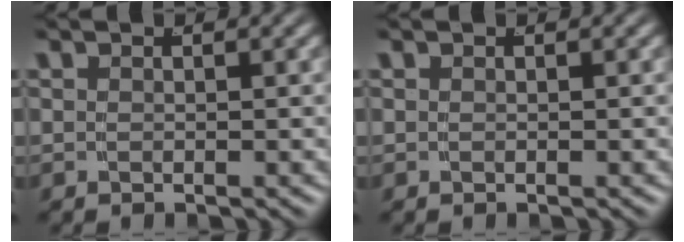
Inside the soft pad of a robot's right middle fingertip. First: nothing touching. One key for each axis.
{"total": 0.0}